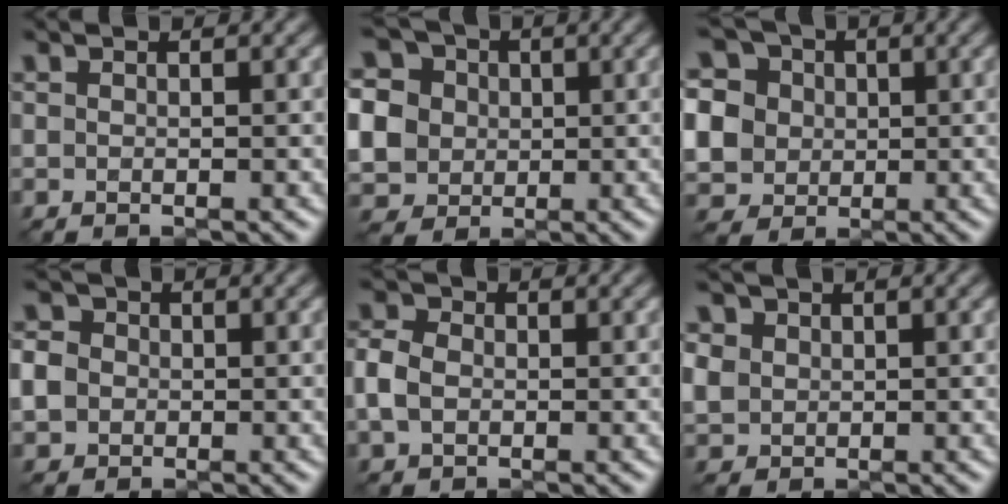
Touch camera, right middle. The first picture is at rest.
{"total": 11.2, "force": [1.1, 10.2, 4.5], "torque": [-0.129, 0.012, 0.007]}
{"total": 11.4, "force": [1.9, 10.2, 4.6], "torque": [-0.128, 0.020, 0.018]}
{"total": 3.8, "force": [0.0, 3.5, 1.6], "torque": [-0.034, 0.010, -0.009]}
{"total": 3.7, "force": [-0.2, 2.9, 2.2], "torque": [-0.058, 0.003, -0.009]}
{"total": 3.9, "force": [1.2, 3.3, 1.6], "torque": [-0.069, 0.015, 0.030]}